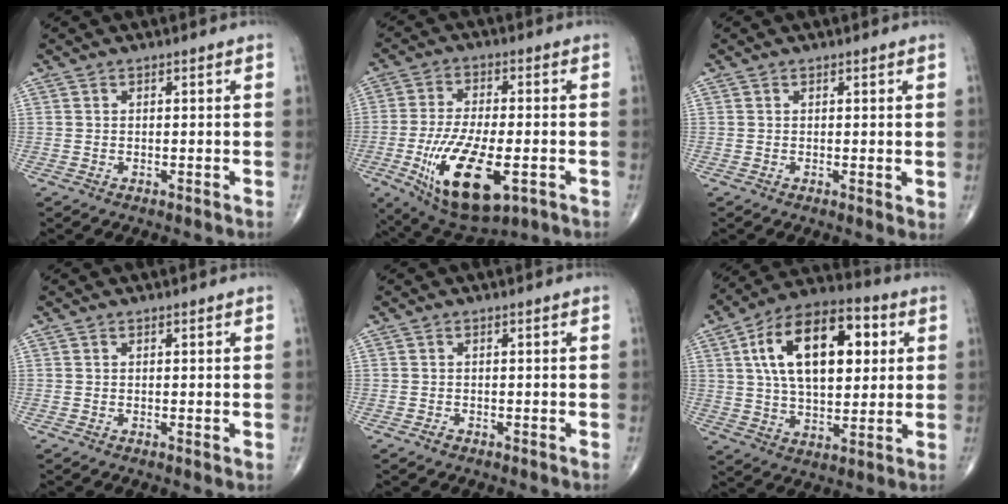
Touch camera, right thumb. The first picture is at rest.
{"total": 17.5, "force": [-5.6, 7.3, 14.9], "torque": [-0.272, -0.006, -0.080]}
{"total": 1.3, "force": [0.4, 0.3, 1.2], "torque": [-0.022, -0.007, 0.003]}
{"total": 0.5, "force": [0.1, 0.1, 0.5], "torque": [-0.013, -0.004, 0.002]}
{"total": 0.6, "force": [-0.4, 0.4, 0.3], "torque": [-0.005, 0.000, -0.009]}
{"total": 21.0, "force": [5.5, 11.4, 16.8], "torque": [-0.246, 0.008, 0.084]}